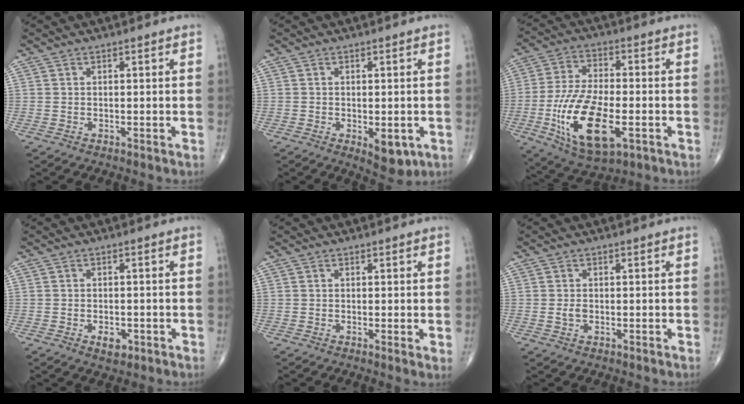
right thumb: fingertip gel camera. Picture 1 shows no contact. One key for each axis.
{"total": 5.3, "fx": -1.6, "fy": 2.6, "fz": 4.3, "tx": -0.045, "ty": -0.007, "tz": -0.014}
{"total": 17.8, "fx": -5.1, "fy": 8.1, "fz": 15.0, "tx": -0.289, "ty": 0.003, "tz": -0.080}
{"total": 3.1, "fx": -1.3, "fy": 1.8, "fz": 2.1, "tx": -0.025, "ty": 0.002, "tz": -0.015}
{"total": 1.4, "fx": 0.0, "fy": 0.3, "fz": 1.4, "tx": -0.025, "ty": -0.006, "tz": -0.004}
{"total": 1.7, "fx": -0.3, "fy": 1.1, "fz": 1.2, "tx": -0.025, "ty": 0.000, "tz": -0.005}